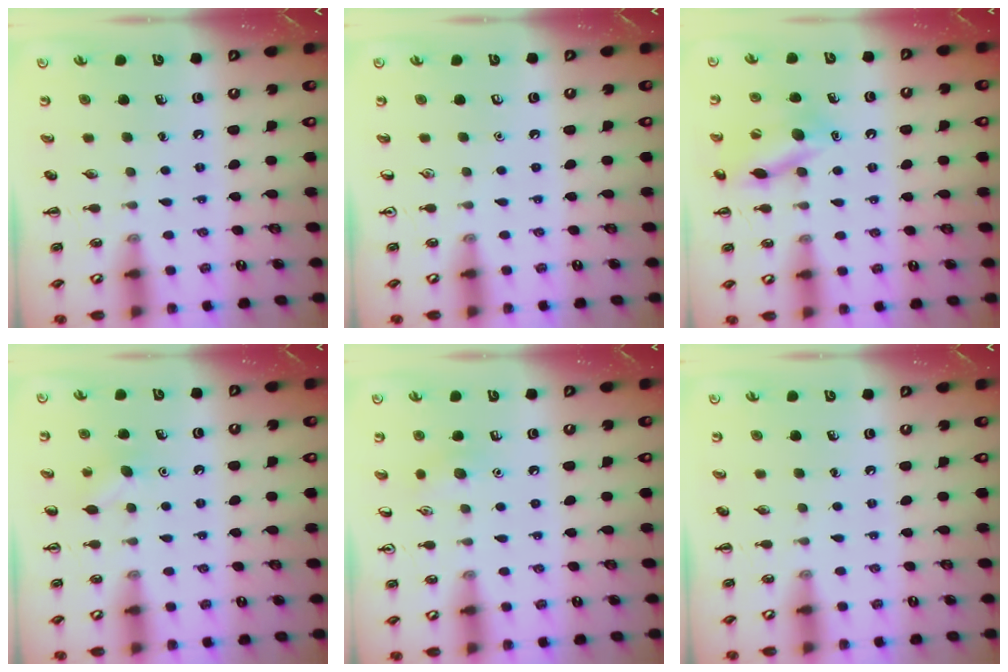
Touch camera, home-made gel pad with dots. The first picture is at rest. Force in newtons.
{"total": 0.0}
{"total": 13.3, "press": 13.1, "slide": 2.3}
{"total": 4.8, "press": 4.5, "slide": 1.4}
{"total": 6.8, "press": 6.6, "slide": 1.6}
{"total": 0.0}